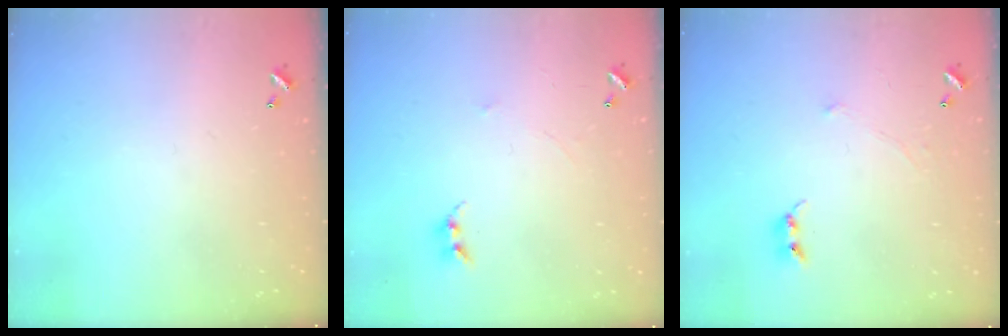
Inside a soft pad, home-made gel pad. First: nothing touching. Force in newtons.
{"total": 1.0, "press": 0.9, "slide": 0.4}
{"total": 1.5, "press": 1.4, "slide": 0.6}